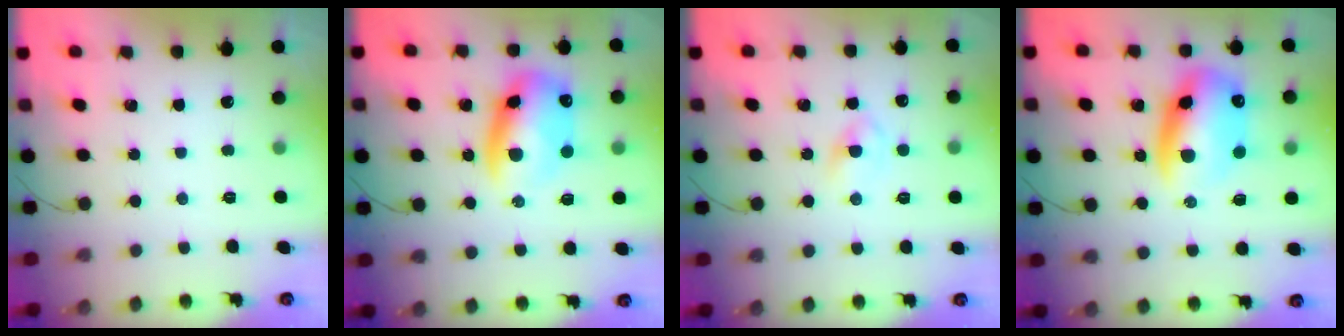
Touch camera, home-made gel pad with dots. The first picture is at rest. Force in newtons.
{"total": 12.1, "press": 11.7, "slide": 3.0}
{"total": 2.9, "press": 2.6, "slide": 1.3}
{"total": 14.0, "press": 13.6, "slide": 3.4}